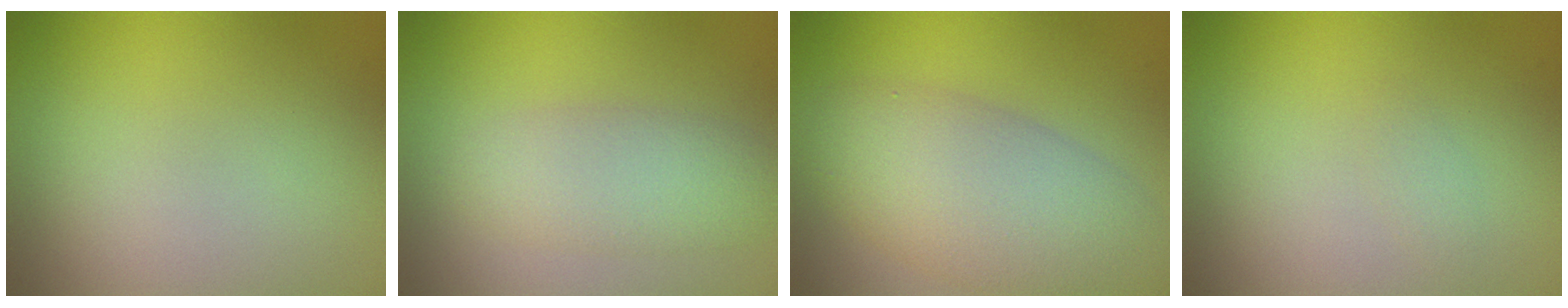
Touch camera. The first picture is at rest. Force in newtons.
{"total": 3.8, "press": 3.7, "slide": 0.2}
{"total": 7.7, "press": 7.7, "slide": 0.2}
{"total": 0.7, "press": 0.7, "slide": 0.0}